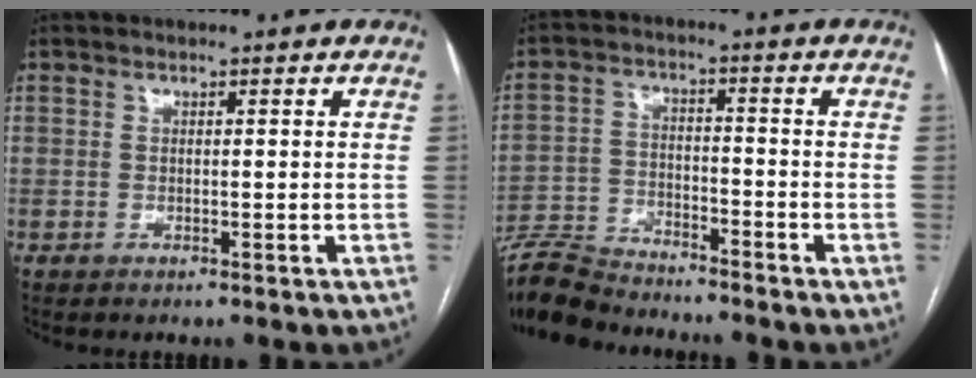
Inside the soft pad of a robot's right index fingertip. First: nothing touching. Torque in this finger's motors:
{"motor_torque": [-0.24, -0.24, -1.00, -0.21]}